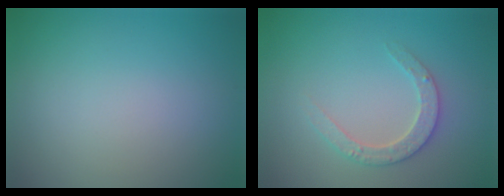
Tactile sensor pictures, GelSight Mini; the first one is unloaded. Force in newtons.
{"total": 2.7, "press": 2.6, "slide": 0.5}